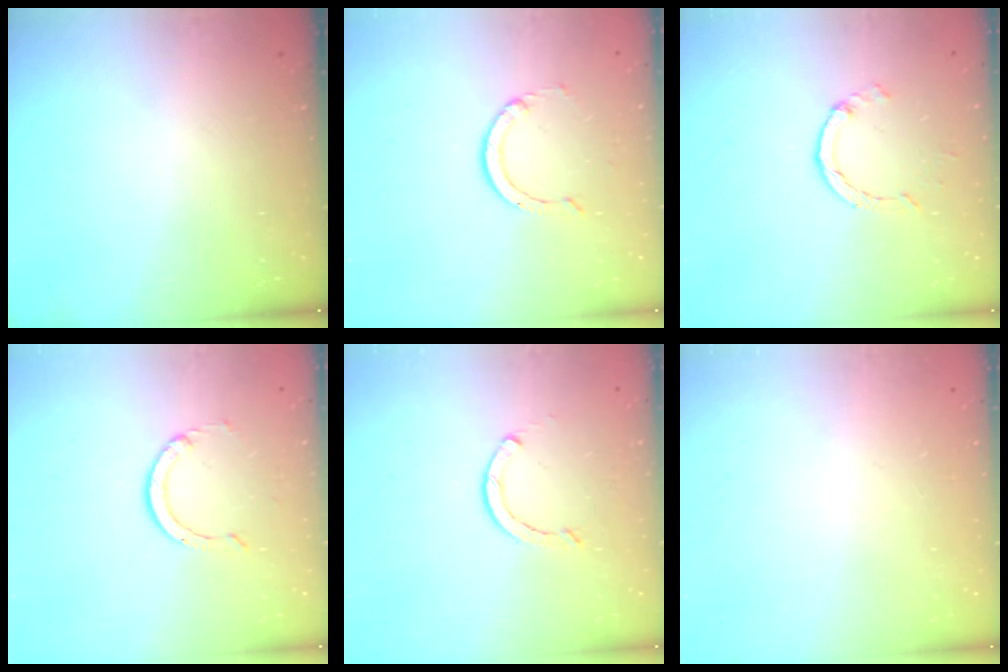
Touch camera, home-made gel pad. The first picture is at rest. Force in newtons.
{"total": 2.8, "press": 2.8, "slide": 0.2}
{"total": 1.4, "press": 1.4, "slide": 0.2}
{"total": 2.8, "press": 2.8, "slide": 0.2}
{"total": 2.4, "press": 2.4, "slide": 0.0}
{"total": 2.2, "press": 2.2, "slide": 0.1}